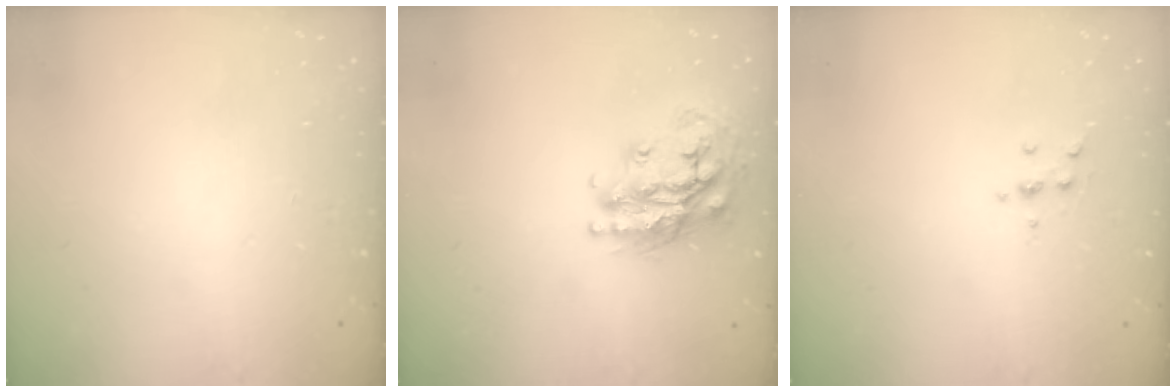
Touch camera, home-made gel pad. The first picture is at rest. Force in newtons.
{"total": 19.3, "press": 19.3, "slide": 1.4}
{"total": 3.6, "press": 3.5, "slide": 0.9}